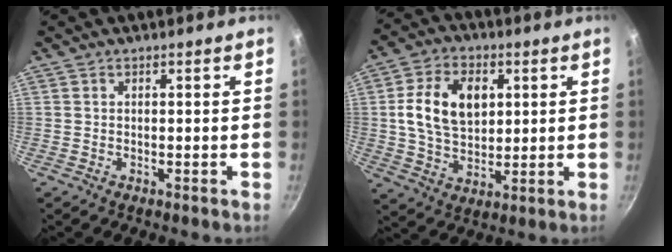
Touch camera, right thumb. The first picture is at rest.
{"total": 13.1, "force": [2.8, 8.9, 9.2], "torque": [-0.145, -0.002, 0.047]}